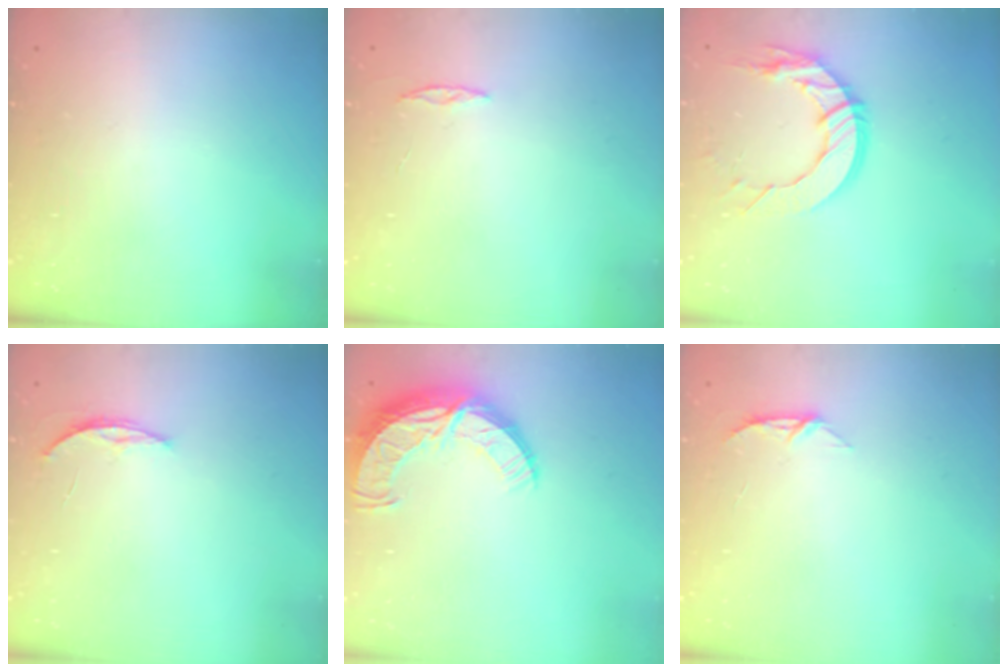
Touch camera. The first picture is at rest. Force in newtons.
{"total": 2.0, "press": 2.0, "slide": 0.2}
{"total": 12.1, "press": 12.1, "slide": 0.8}
{"total": 3.7, "press": 3.7, "slide": 0.5}
{"total": 11.7, "press": 11.7, "slide": 0.9}
{"total": 4.6, "press": 4.5, "slide": 0.5}